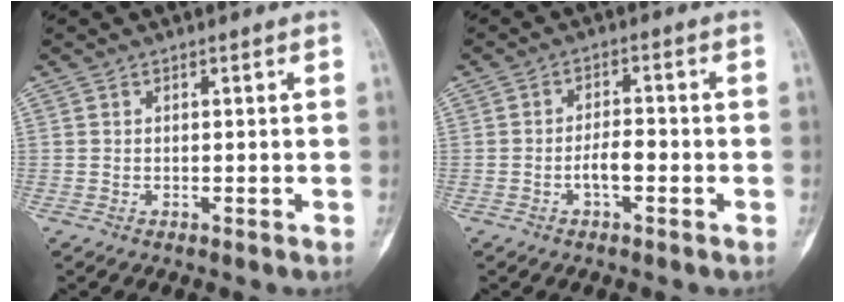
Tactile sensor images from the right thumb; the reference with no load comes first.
{"total": 3.9, "force": [-1.4, 1.6, 3.3], "torque": [-0.053, 0.016, -0.028]}